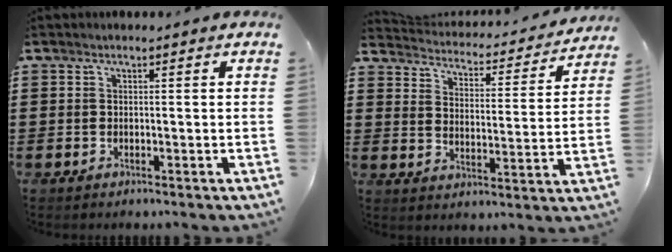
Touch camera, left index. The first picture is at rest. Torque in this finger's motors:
{"motor_torque": [-0.79, 0.72, 0.00, 0.00]}